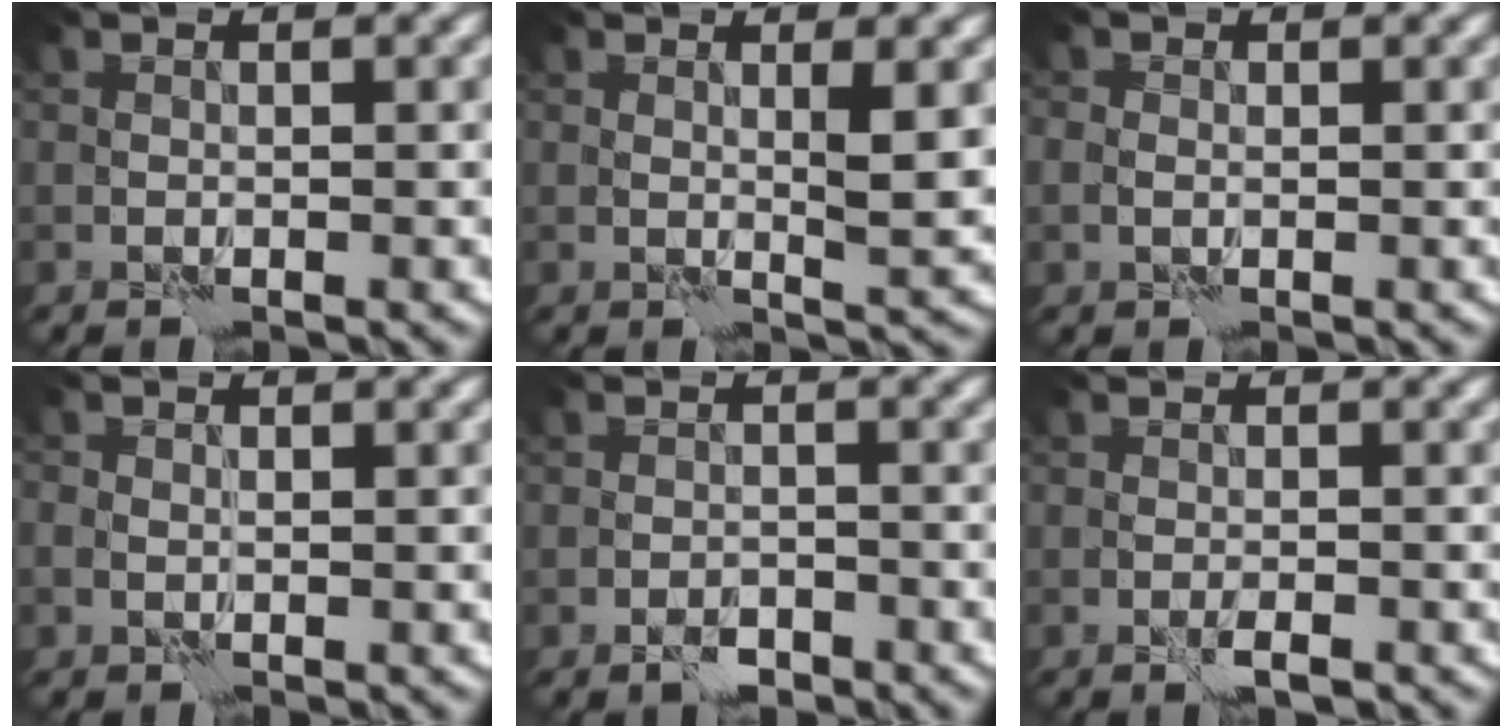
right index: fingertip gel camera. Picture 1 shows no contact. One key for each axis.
{"total": 2.3, "fx": 0.8, "fy": 0.1, "fz": 2.2, "tx": -0.032, "ty": -0.007, "tz": 0.013}
{"total": 1.0, "fx": 0.0, "fy": 0.8, "fz": 0.7, "tx": -0.009, "ty": -0.003, "tz": -0.002}
{"total": 0.9, "fx": 0.2, "fy": 0.7, "fz": 0.6, "tx": -0.008, "ty": -0.002, "tz": 0.001}
{"total": 1.5, "fx": -1.1, "fy": 0.7, "fz": 0.8, "tx": -0.010, "ty": -0.001, "tz": -0.019}
{"total": 1.1, "fx": -0.5, "fy": 0.1, "fz": 1.0, "tx": -0.018, "ty": -0.003, "tz": -0.009}